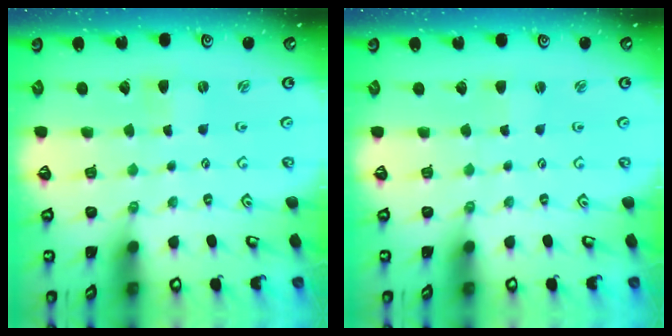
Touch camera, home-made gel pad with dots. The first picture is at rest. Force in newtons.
{"total": 1.4, "press": 1.4, "slide": 0.3}